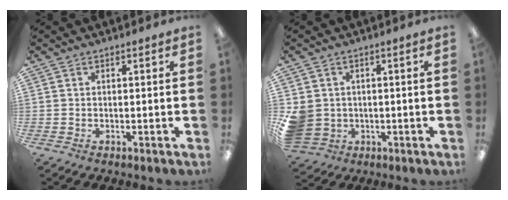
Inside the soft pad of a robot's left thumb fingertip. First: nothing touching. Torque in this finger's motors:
{"motor_torque": [0.18, 1.53, 0.64, -0.73, 0.14]}